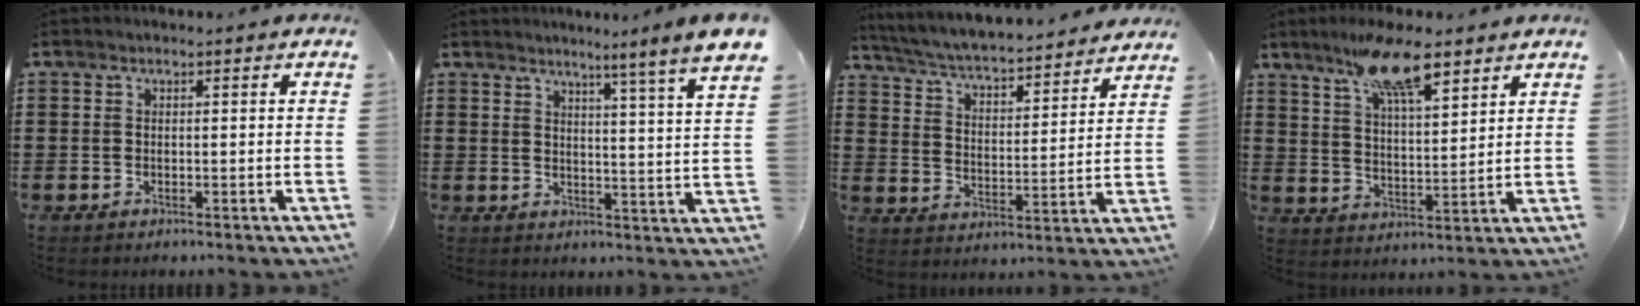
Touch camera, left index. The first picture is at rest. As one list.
[{"total": 4.6, "force": [3.8, -1.8, 2.0], "torque": [-0.045, -0.042, 0.054]}, {"total": 4.7, "force": [4.6, -0.1, 1.2], "torque": [-0.047, -0.037, 0.071]}, {"total": 11.7, "force": [8.3, 3.0, 7.7], "torque": [-0.144, -0.018, 0.145]}]